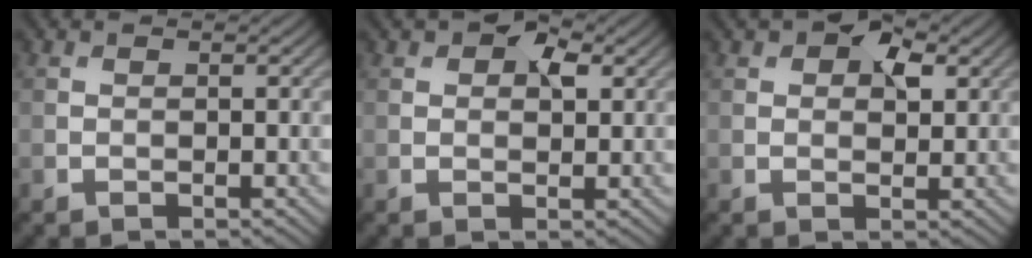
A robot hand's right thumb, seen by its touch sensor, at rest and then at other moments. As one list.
[{"total": 3.9, "force": [1.8, 2.1, 2.7], "torque": [-0.042, 0.004, 0.026]}, {"total": 4.7, "force": [2.2, 2.6, 3.2], "torque": [-0.046, 0.003, 0.031]}]